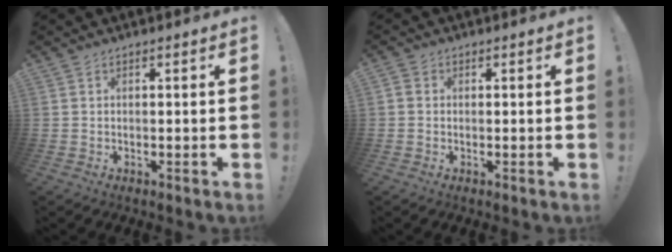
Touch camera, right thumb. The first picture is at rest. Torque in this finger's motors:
{"motor_torque": [0.07, -0.38, -0.16, 0.07, -0.13]}